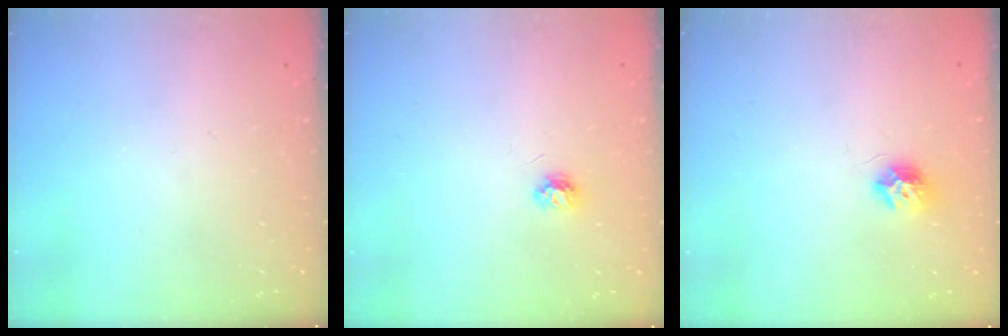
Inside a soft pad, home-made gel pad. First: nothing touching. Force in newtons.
{"total": 3.8, "press": 3.8, "slide": 0.5}
{"total": 8.1, "press": 8.1, "slide": 0.1}